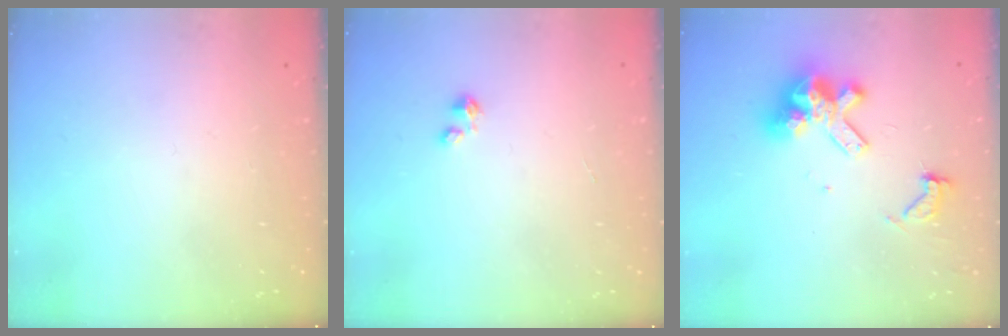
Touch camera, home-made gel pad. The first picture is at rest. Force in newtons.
{"total": 0.8, "press": 0.7, "slide": 0.3}
{"total": 11.0, "press": 10.9, "slide": 1.4}